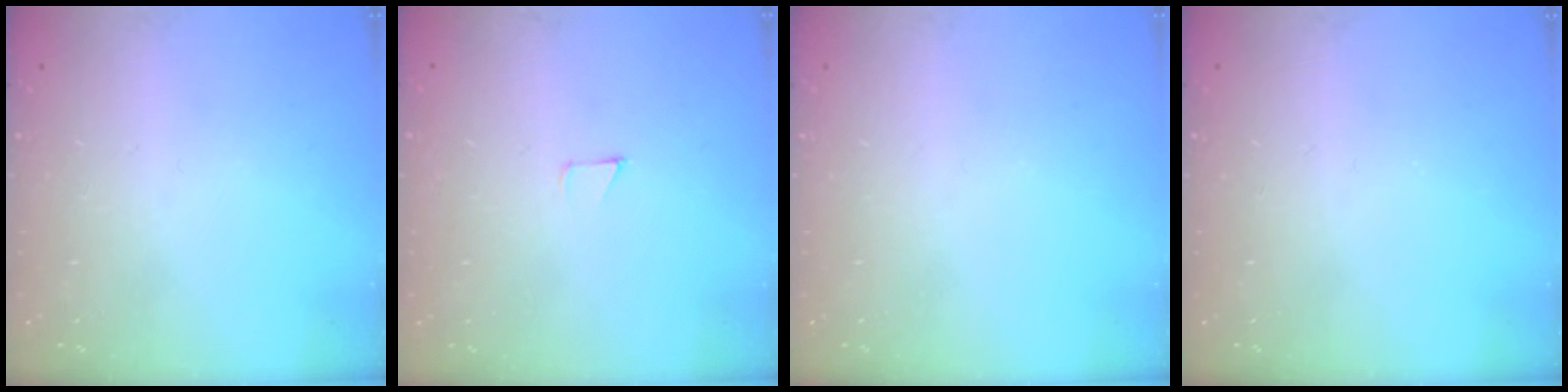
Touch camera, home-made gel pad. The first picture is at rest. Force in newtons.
{"total": 2.7, "press": 2.7, "slide": 0.2}
{"total": 0.0}
{"total": 0.0}